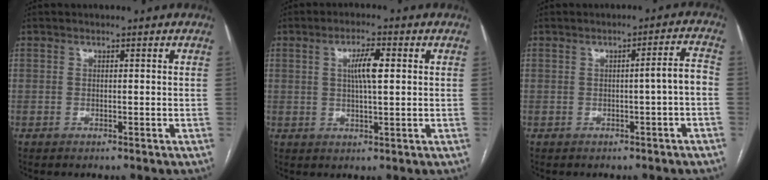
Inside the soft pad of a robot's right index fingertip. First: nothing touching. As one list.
[{"total": 4.8, "force": [1.1, 0.8, 4.6], "torque": [-0.083, 0.006, 0.020]}, {"total": 3.3, "force": [-0.8, -0.1, 3.2], "torque": [-0.038, 0.009, -0.010]}]